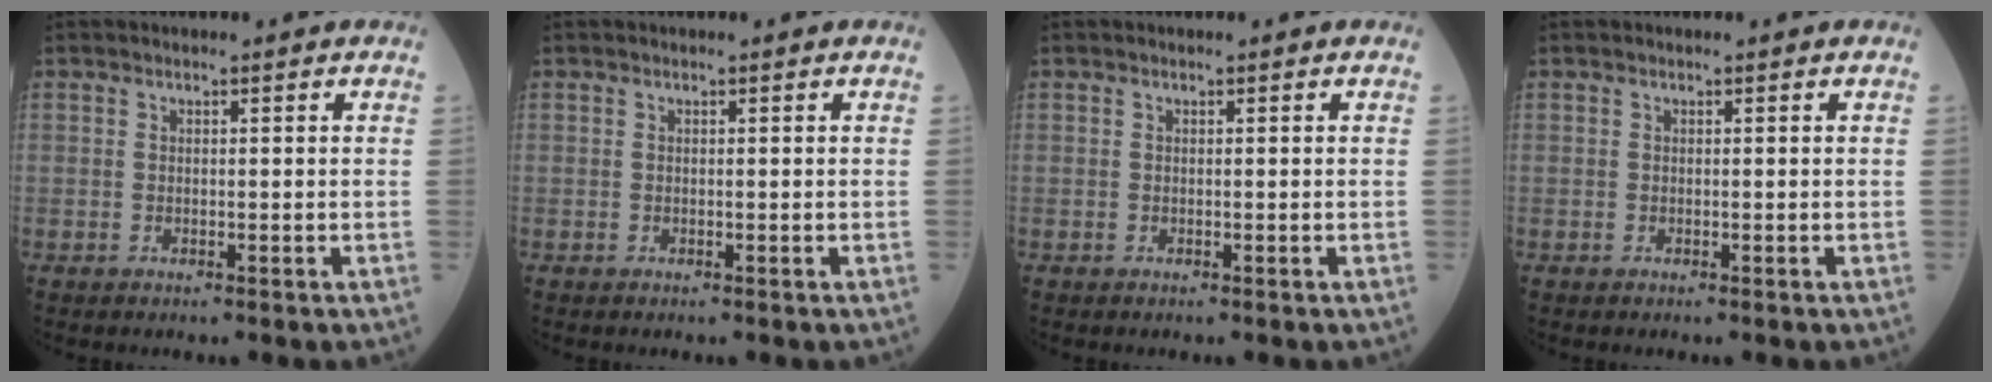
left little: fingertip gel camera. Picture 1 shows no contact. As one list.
[{"total": 0.0}, {"total": 0.0}, {"total": 0.0}]